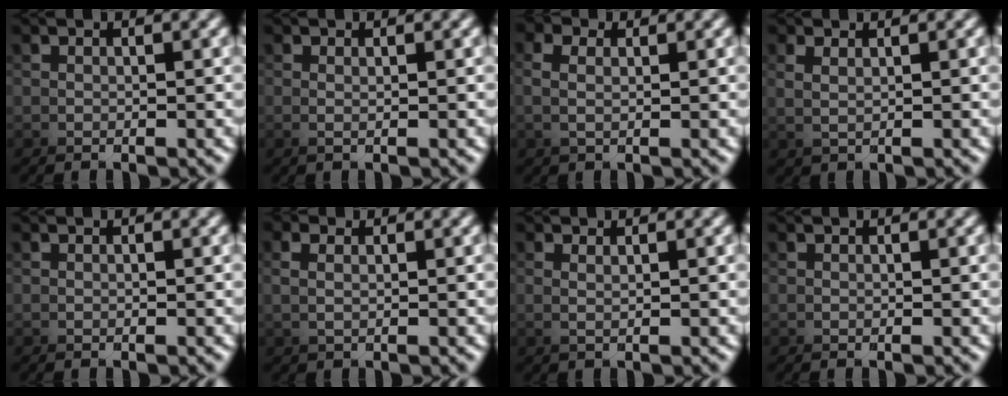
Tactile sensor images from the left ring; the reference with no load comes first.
{"total": 1.8, "force": [0.1, -1.8, 0.3], "torque": [0.006, 0.016, -0.004]}
{"total": 3.0, "force": [-0.7, -2.7, -1.1], "torque": [0.029, 0.012, -0.020]}
{"total": 2.7, "force": [0.5, -2.6, -0.7], "torque": [0.021, 0.013, 0.007]}
{"total": 0.0}
{"total": 3.0, "force": [-0.5, -2.8, -1.0], "torque": [0.029, 0.013, -0.015]}
{"total": 2.6, "force": [0.4, -2.5, 0.1], "torque": [0.011, 0.018, 0.001]}
{"total": 0.0}